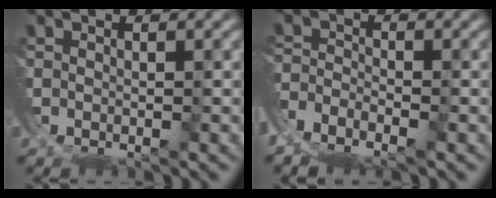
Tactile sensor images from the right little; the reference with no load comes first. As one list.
[{"total": 6.1, "force": [-4.2, 3.8, 2.3], "torque": [-0.055, -0.027, -0.067]}]